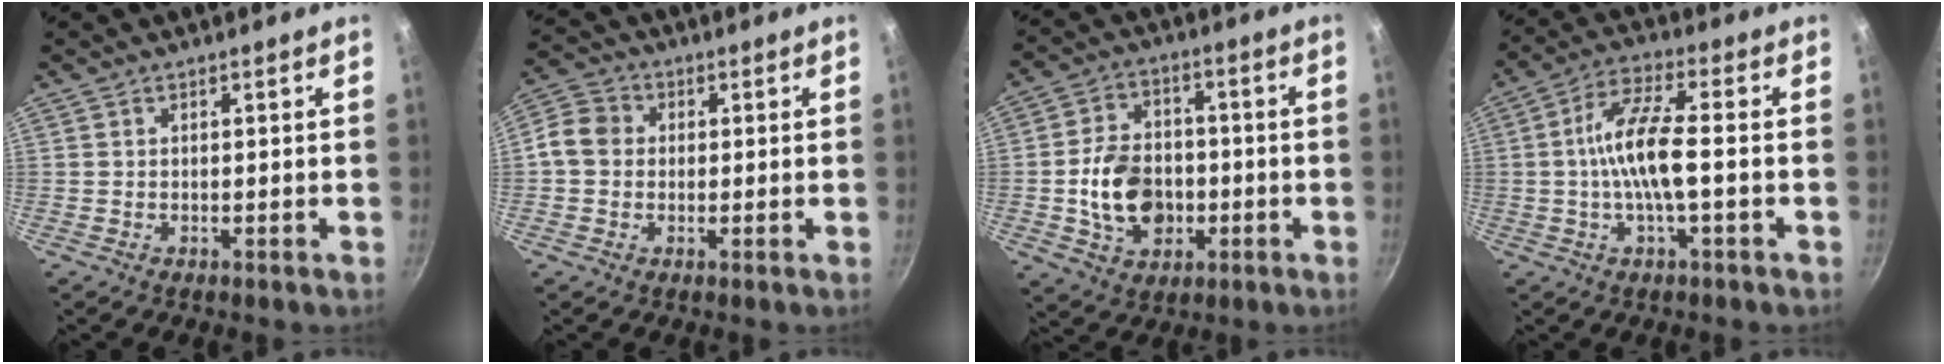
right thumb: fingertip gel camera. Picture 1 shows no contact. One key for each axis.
{"total": 6.2, "fx": 0.1, "fy": 5.4, "fz": 3.0, "tx": -0.037, "ty": 0.013, "tz": -0.019}
{"total": 12.7, "fx": -2.1, "fy": 9.4, "fz": 8.2, "tx": -0.120, "ty": 0.021, "tz": -0.033}
{"total": 10.2, "fx": -1.2, "fy": 2.6, "fz": 9.8, "tx": -0.187, "ty": 0.027, "tz": -0.034}